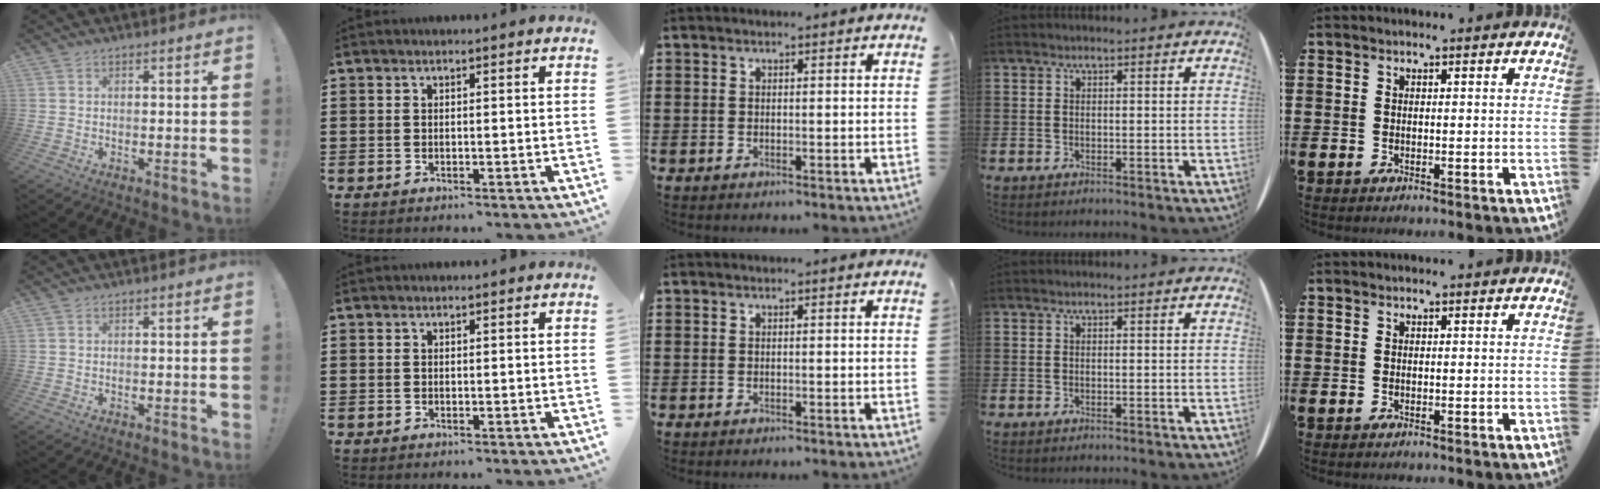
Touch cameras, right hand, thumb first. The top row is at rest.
{}